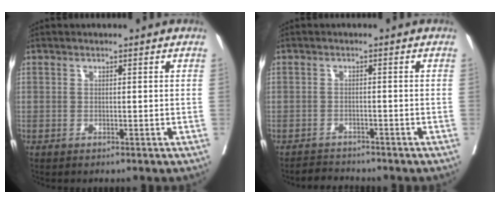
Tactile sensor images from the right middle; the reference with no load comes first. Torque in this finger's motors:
{"motor_torque": [0.35, -0.45, -0.11, -0.06]}